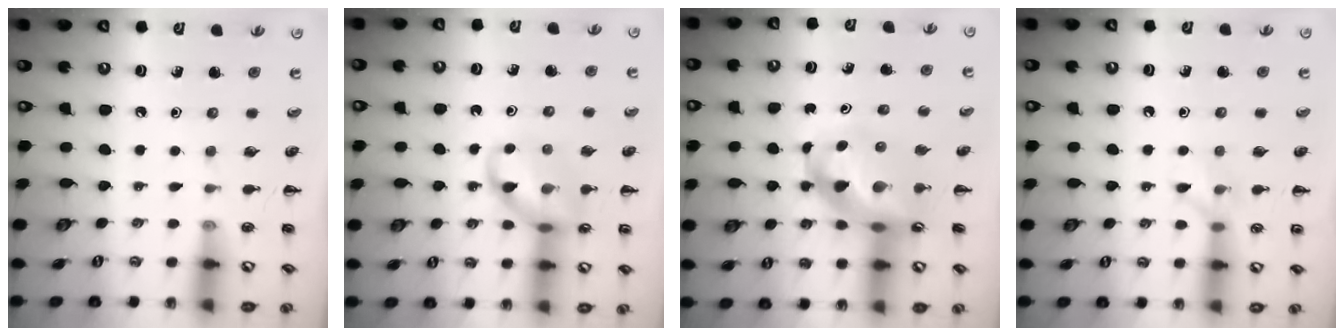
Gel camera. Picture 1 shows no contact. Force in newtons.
{"total": 12.1, "press": 11.9, "slide": 1.7}
{"total": 12.6, "press": 12.1, "slide": 3.4}
{"total": 7.0, "press": 6.9, "slide": 0.7}